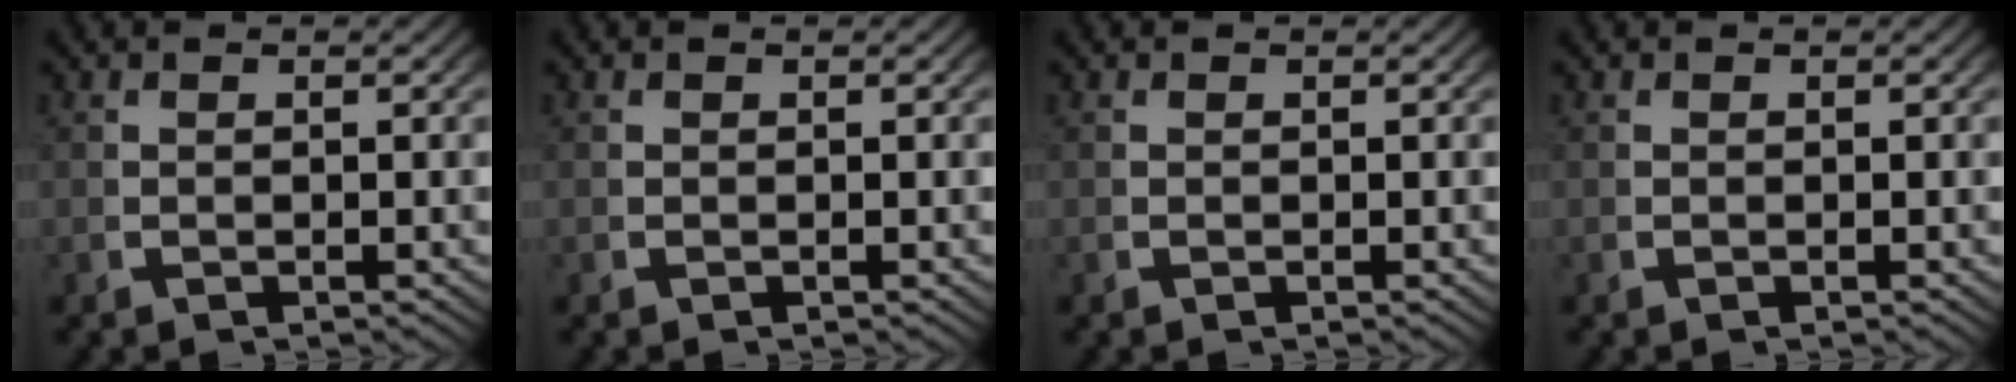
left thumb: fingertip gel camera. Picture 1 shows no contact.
{"total": 0.0}
{"total": 0.0}
{"total": 0.0}